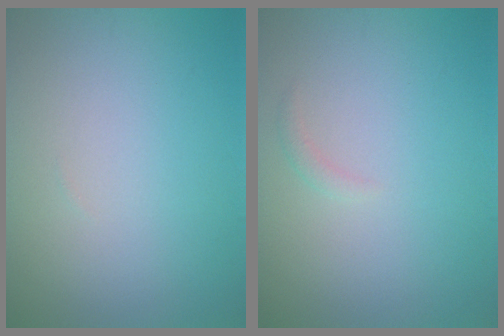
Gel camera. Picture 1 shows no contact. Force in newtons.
{"total": 0.7, "press": 0.7, "slide": 0.1}